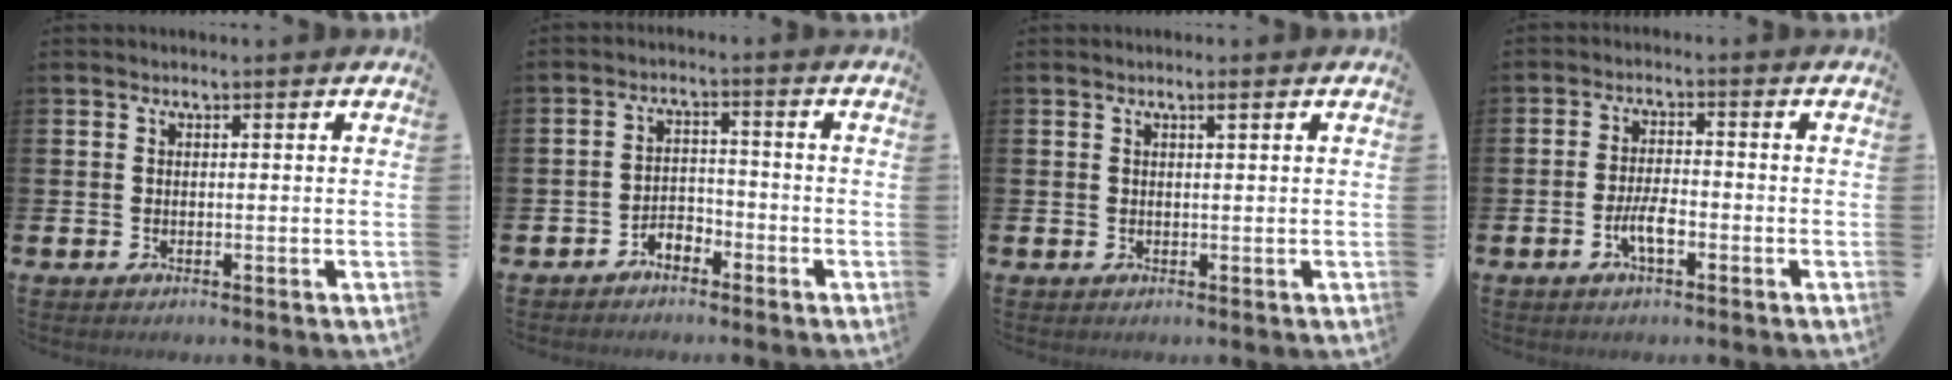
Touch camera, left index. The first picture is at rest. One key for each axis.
{"total": 2.7, "fx": -2.5, "fy": 1.1, "fz": 0.4, "tx": -0.018, "ty": 0.008, "tz": -0.052}
{"total": 1.0, "fx": 0.5, "fy": 0.1, "fz": 0.8, "tx": -0.006, "ty": -0.002, "tz": 0.006}
{"total": 3.9, "fx": -1.4, "fy": 1.4, "fz": 3.3, "tx": -0.068, "ty": 0.006, "tz": -0.027}